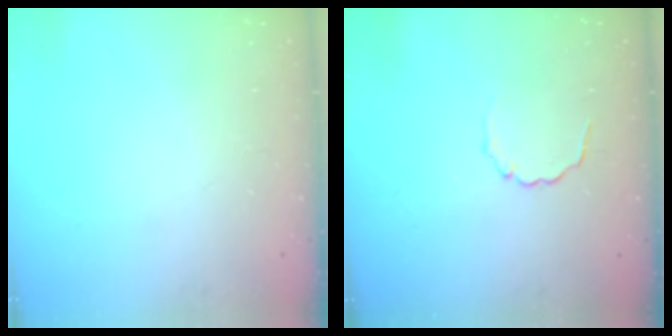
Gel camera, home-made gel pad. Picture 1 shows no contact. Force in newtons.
{"total": 2.3, "press": 2.1, "slide": 0.9}